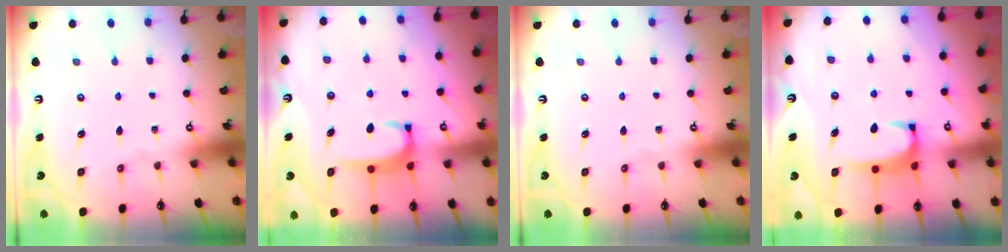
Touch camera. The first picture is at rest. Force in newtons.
{"total": 2.8, "press": 2.8, "slide": 0.5}
{"total": 0.0}
{"total": 1.9, "press": 1.8, "slide": 0.3}